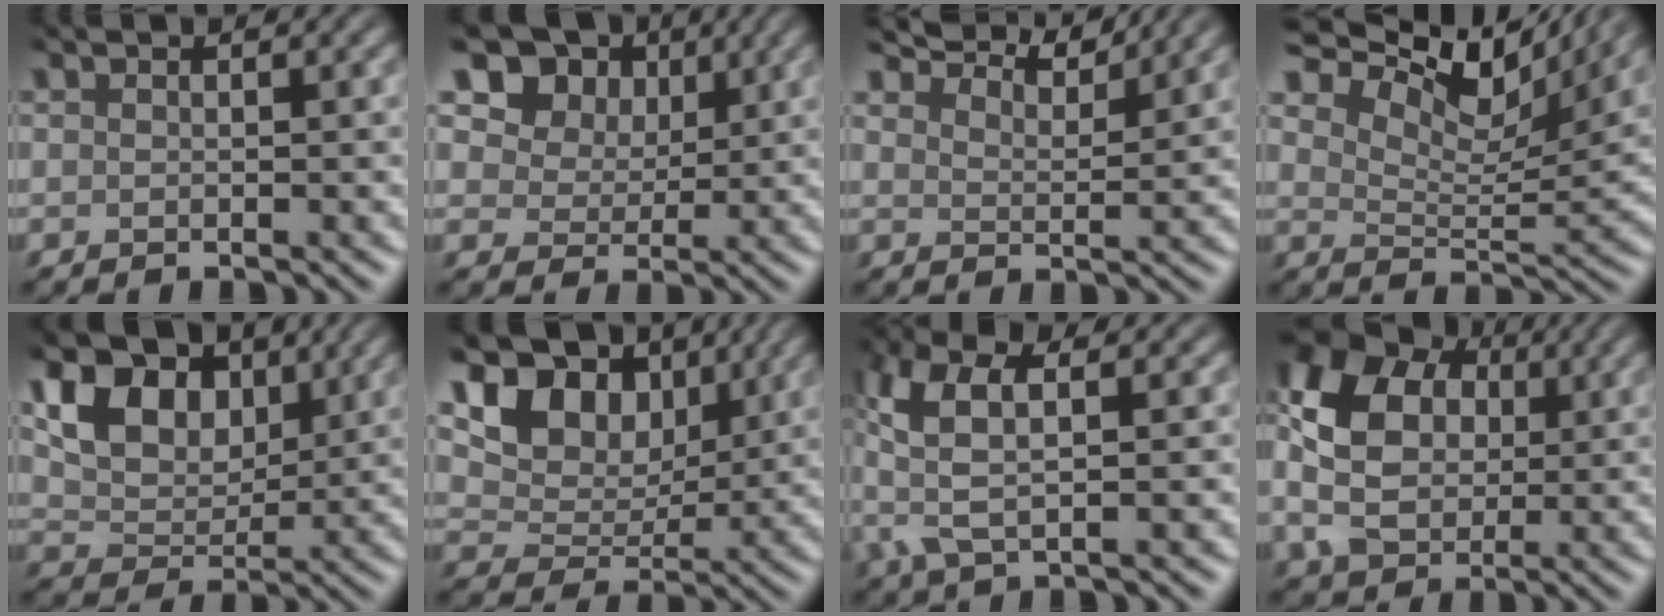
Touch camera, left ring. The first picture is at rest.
{"total": 13.1, "force": [6.9, 9.3, 6.0], "torque": [-0.132, 0.019, 0.131]}
{"total": 5.9, "force": [5.6, 0.7, 1.5], "torque": [-0.038, 0.009, 0.084]}
{"total": 11.8, "force": [9.1, 3.8, 6.6], "torque": [-0.119, 0.015, 0.126]}
{"total": 8.4, "force": [3.9, 5.4, 5.1], "torque": [-0.103, 0.000, 0.063]}
{"total": 9.6, "force": [5.2, 6.2, 5.3], "torque": [-0.097, -0.001, 0.085]}
{"total": 5.6, "force": [1.0, 2.4, 4.9], "torque": [-0.116, 0.007, 0.011]}
{"total": 9.8, "force": [1.0, 7.5, 6.3], "torque": [-0.139, 0.004, 0.022]}